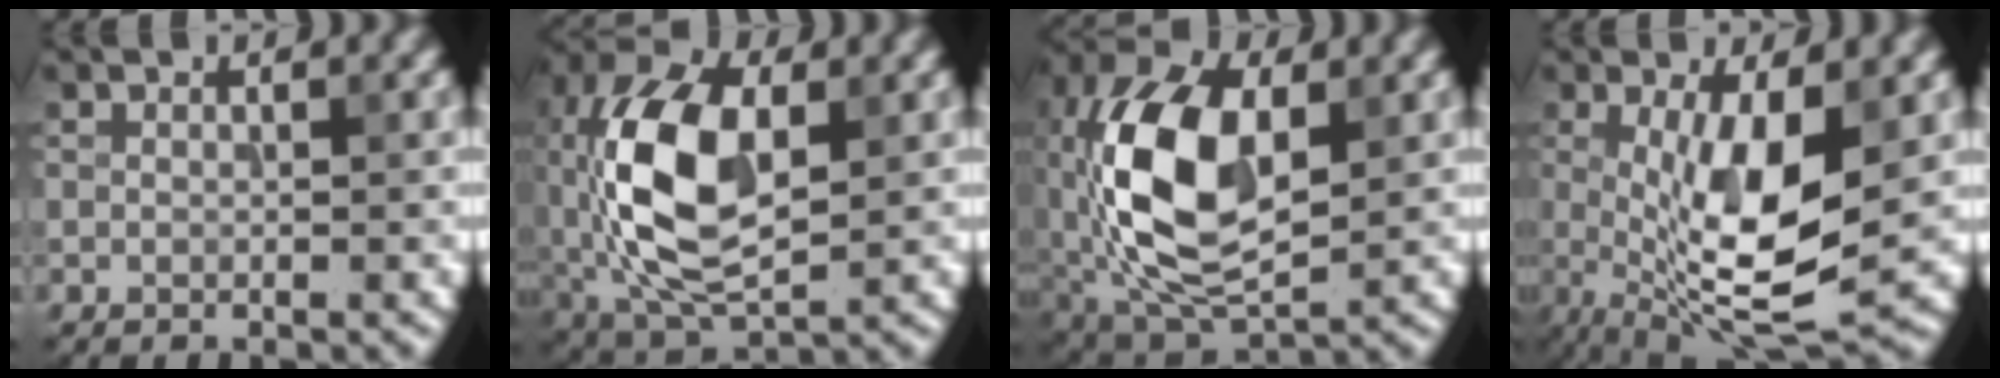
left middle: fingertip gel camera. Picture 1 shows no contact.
{"total": 11.4, "force": [0.0, 6.1, 9.6], "torque": [-0.204, 0.007, -0.004]}
{"total": 12.5, "force": [0.1, 6.9, 10.4], "torque": [-0.221, 0.008, -0.003]}
{"total": 8.9, "force": [0.0, 2.7, 8.5], "torque": [-0.156, -0.011, 0.002]}